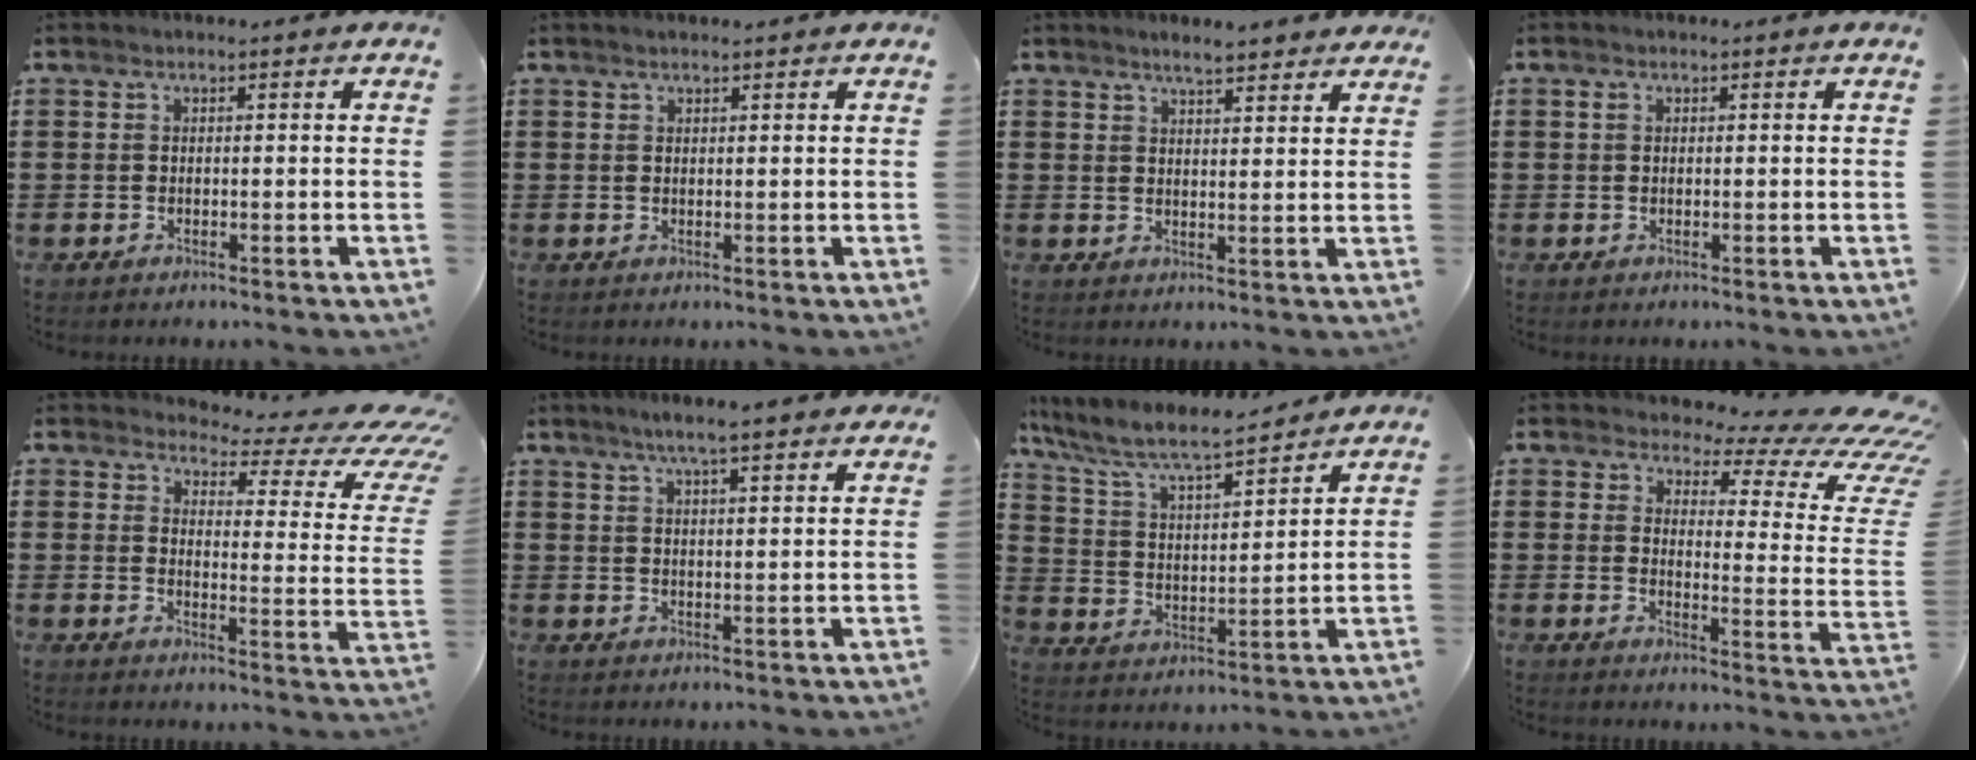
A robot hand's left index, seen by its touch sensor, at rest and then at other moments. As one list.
[{"total": 0.8, "force": [0.6, 0.0, 0.4], "torque": [-0.009, -0.001, 0.012]}, {"total": 3.4, "force": [3.2, 0.2, 1.3], "torque": [-0.033, -0.005, 0.057]}, {"total": 0.8, "force": [0.2, 0.6, 0.4], "torque": [-0.011, 0.005, 0.004]}, {"total": 5.3, "force": [4.1, 1.7, 3.0], "torque": [-0.053, -0.034, 0.064]}, {"total": 4.7, "force": [3.9, 0.1, 2.6], "torque": [-0.061, -0.004, 0.069]}, {"total": 7.6, "force": [6.5, 1.1, 3.8], "torque": [-0.101, -0.034, 0.107]}, {"total": 6.5, "force": [4.5, 2.4, 4.0], "torque": [-0.072, -0.039, 0.075]}]